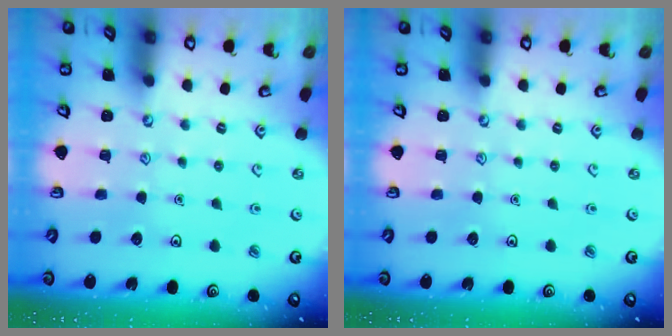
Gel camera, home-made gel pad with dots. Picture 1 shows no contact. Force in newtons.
{"total": 0.0}